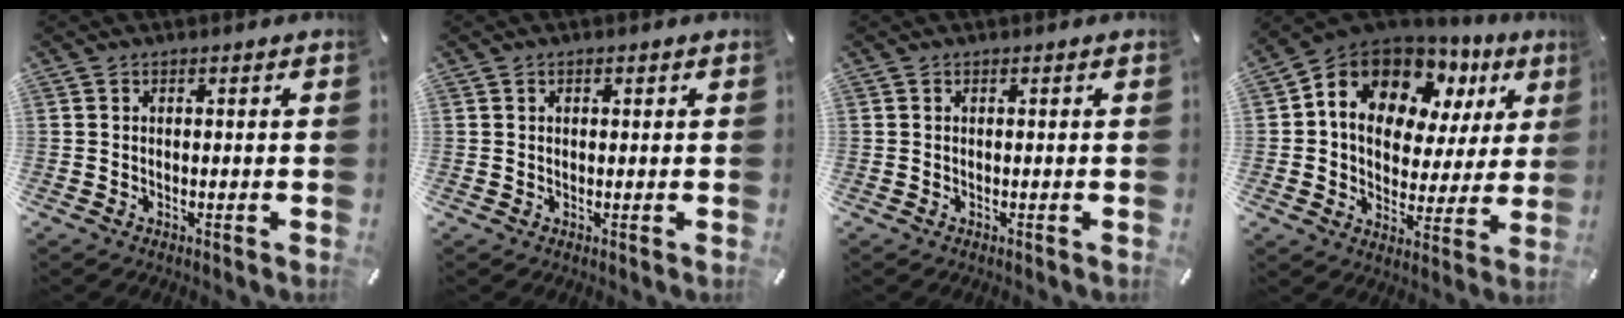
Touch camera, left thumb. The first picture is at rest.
{"total": 0.7, "force": [0.3, 0.5, 0.4], "torque": [-0.008, 0.005, 0.004]}
{"total": 0.0}
{"total": 13.8, "force": [7.3, 9.7, 6.6], "torque": [-0.120, -0.045, 0.130]}